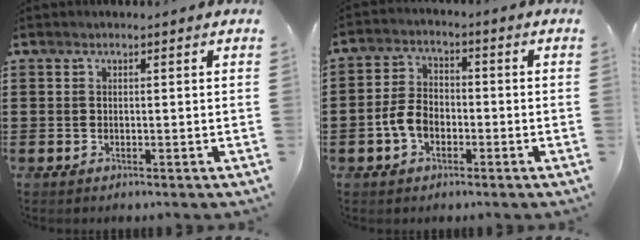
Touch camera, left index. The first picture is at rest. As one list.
[{"total": 5.1, "force": [-1.8, 3.3, 3.4], "torque": [-0.090, 0.002, -0.041]}]